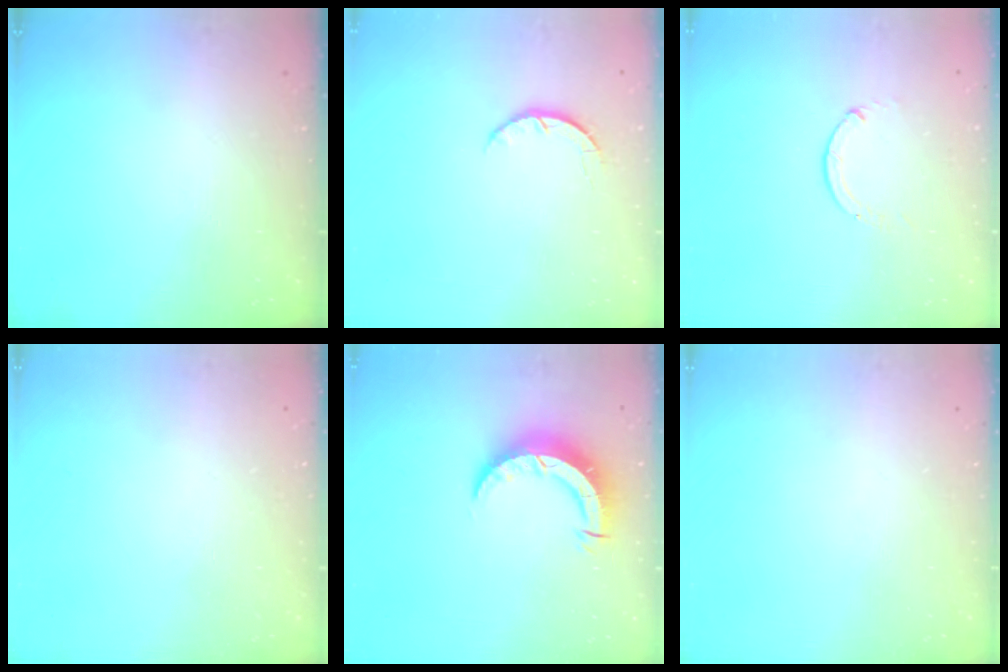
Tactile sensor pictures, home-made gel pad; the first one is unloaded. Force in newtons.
{"total": 3.4, "press": 3.4, "slide": 0.6}
{"total": 0.0}
{"total": 2.5, "press": 2.5, "slide": 0.2}
{"total": 7.9, "press": 7.8, "slide": 0.6}
{"total": 0.0}